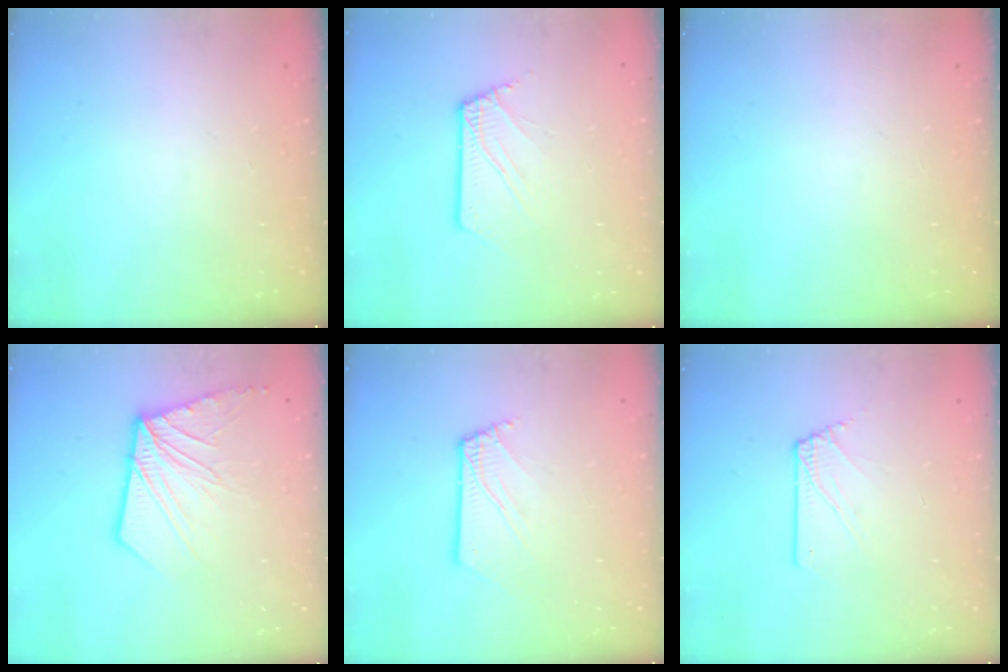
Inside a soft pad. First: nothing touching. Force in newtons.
{"total": 2.3, "press": 2.3, "slide": 0.1}
{"total": 0.0}
{"total": 12.5, "press": 12.4, "slide": 1.7}
{"total": 3.2, "press": 3.2, "slide": 0.3}
{"total": 2.6, "press": 2.6, "slide": 0.2}